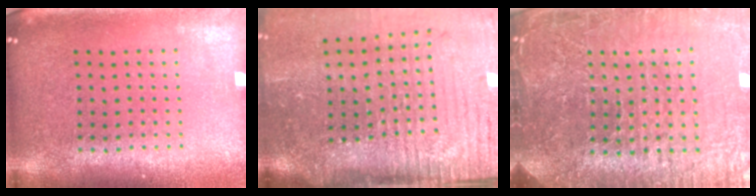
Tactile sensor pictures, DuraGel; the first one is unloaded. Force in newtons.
{"total": 5.2, "press": 4.3, "slide": 2.9}
{"total": 6.2, "press": 5.5, "slide": 2.8}